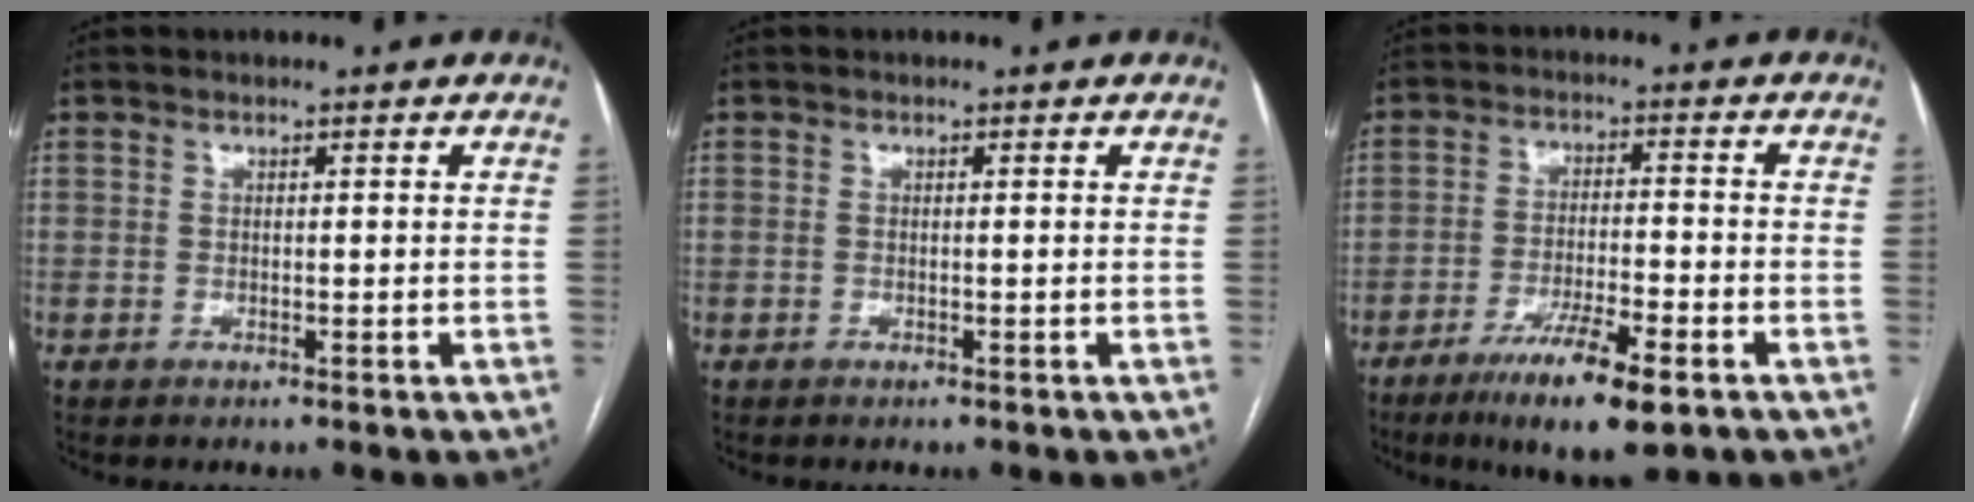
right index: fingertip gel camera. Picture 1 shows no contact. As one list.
[{"total": 0.0}, {"total": 10.6, "force": [-6.4, 1.2, 8.4], "torque": [-0.147, -0.023, -0.103]}]